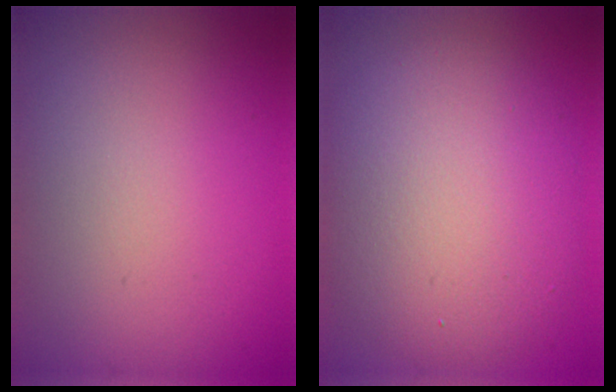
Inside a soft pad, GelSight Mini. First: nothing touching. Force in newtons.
{"total": 8.8, "press": 8.8, "slide": 0.6}